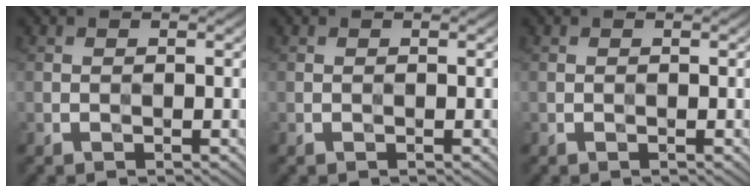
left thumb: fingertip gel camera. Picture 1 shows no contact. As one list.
[{"total": 0.0}, {"total": 0.0}]